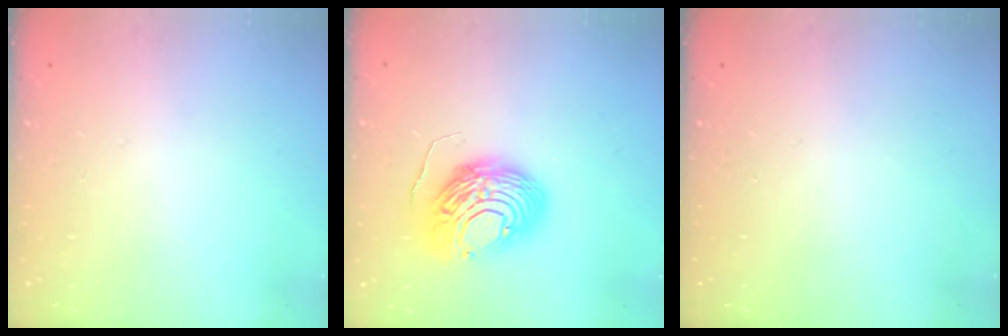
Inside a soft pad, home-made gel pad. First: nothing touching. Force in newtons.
{"total": 13.1, "press": 13.1, "slide": 1.3}
{"total": 0.0}